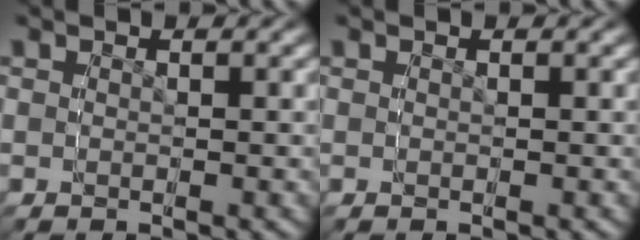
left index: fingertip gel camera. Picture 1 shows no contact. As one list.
[{"total": 0.0}]